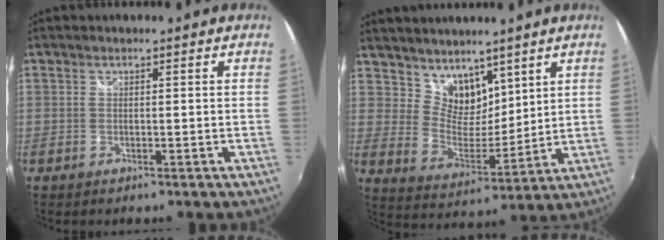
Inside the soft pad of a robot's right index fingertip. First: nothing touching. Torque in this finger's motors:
{"motor_torque": [-0.07, 0.13, 0.05, 0.00]}